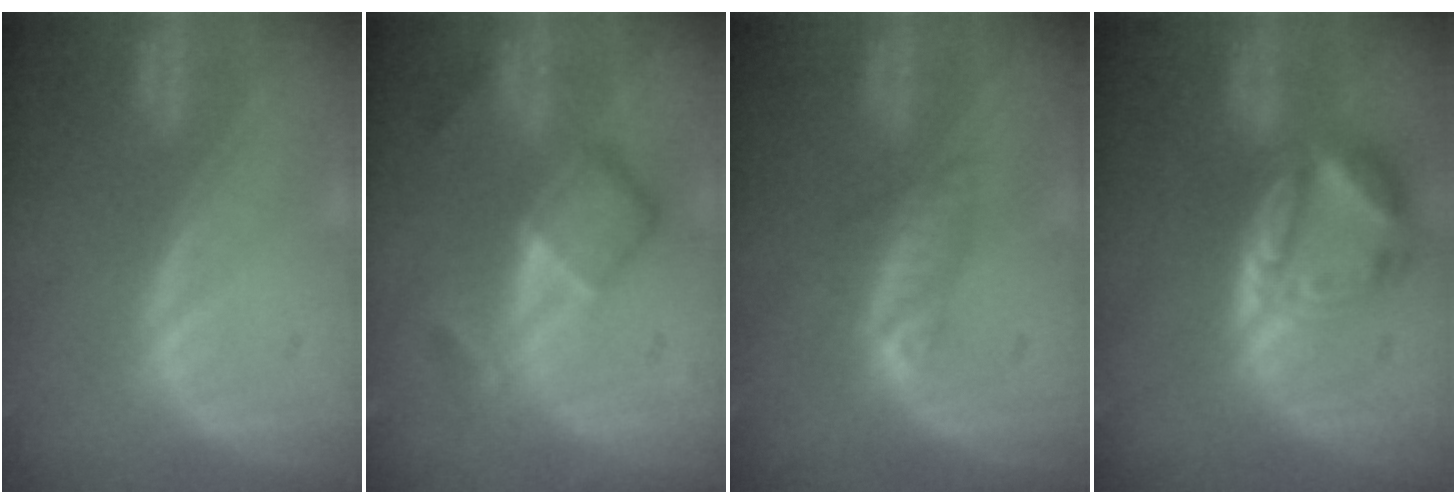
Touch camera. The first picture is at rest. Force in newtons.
{"total": 6.9, "press": 6.0, "slide": 3.5}
{"total": 2.3, "press": 2.1, "slide": 0.8}
{"total": 8.0, "press": 7.0, "slide": 3.8}